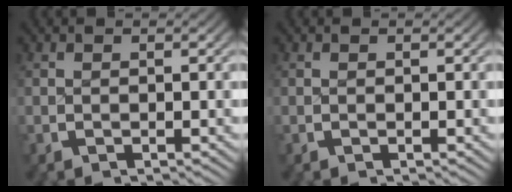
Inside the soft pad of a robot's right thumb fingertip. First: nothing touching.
{"total": 0.0}